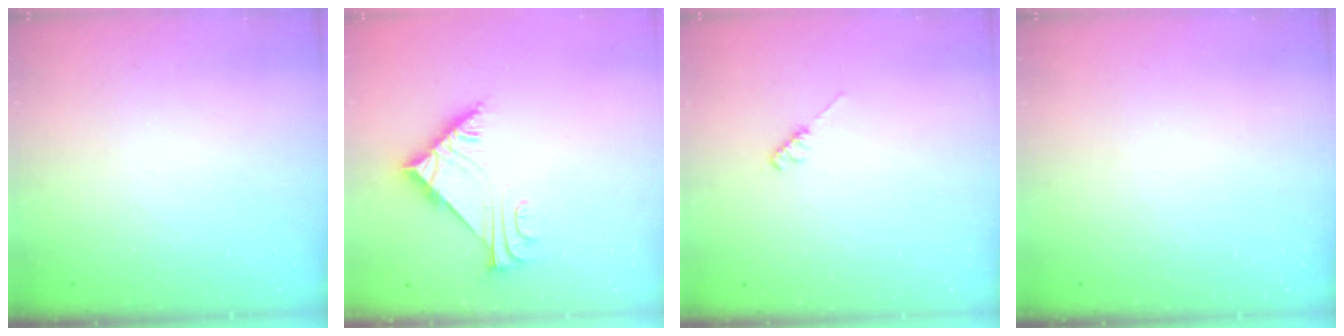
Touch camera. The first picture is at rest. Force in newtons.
{"total": 6.4, "press": 6.4, "slide": 0.1}
{"total": 2.6, "press": 2.5, "slide": 0.4}
{"total": 0.0}